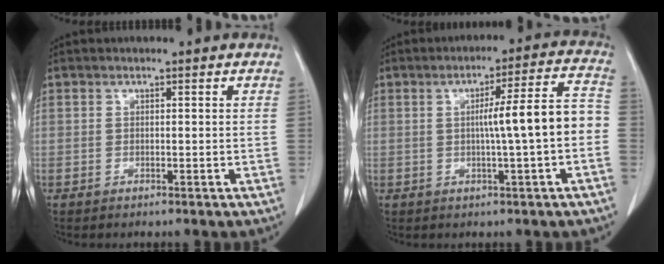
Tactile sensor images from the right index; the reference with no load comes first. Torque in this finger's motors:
{"motor_torque": [1.07, -0.05, 0.47, 0.13]}